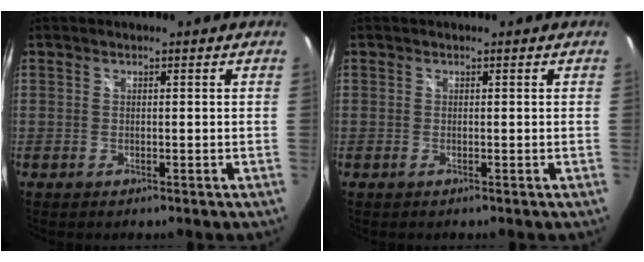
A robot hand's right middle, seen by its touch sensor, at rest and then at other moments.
{"total": 0.0}